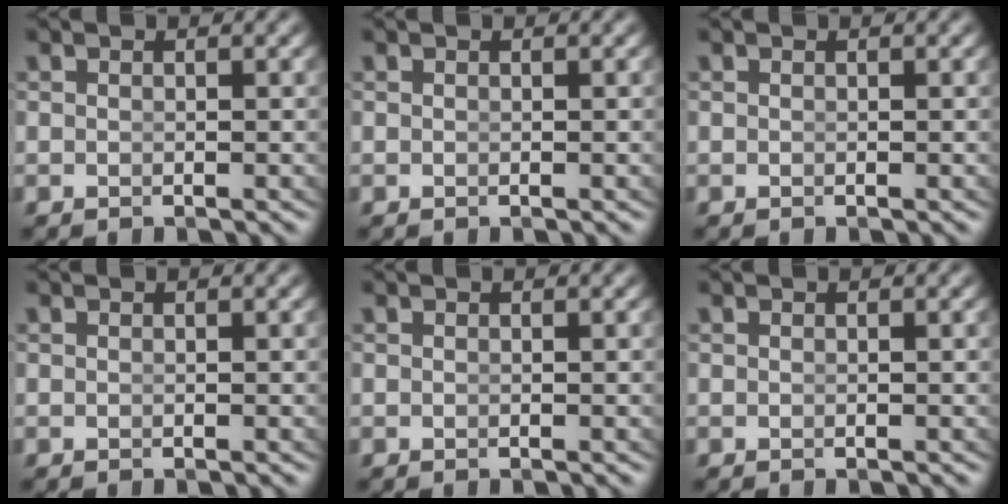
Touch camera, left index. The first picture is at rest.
{"total": 0.0}
{"total": 0.0}
{"total": 0.0}
{"total": 0.0}
{"total": 0.0}